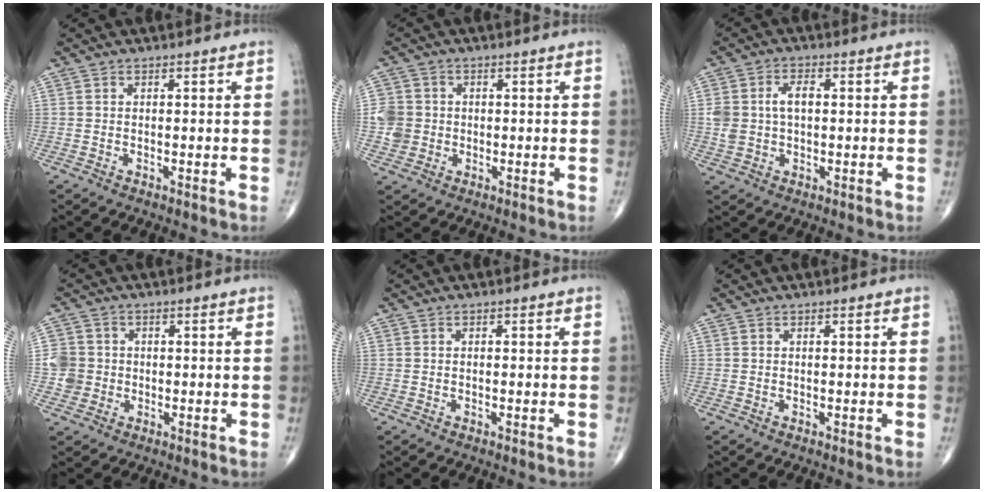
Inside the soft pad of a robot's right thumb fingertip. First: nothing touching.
{"total": 4.8, "force": [-0.4, 4.7, 1.2], "torque": [-0.002, 0.006, -0.008]}
{"total": 6.5, "force": [0.6, 3.9, 5.1], "torque": [-0.112, 0.015, 0.014]}
{"total": 4.7, "force": [-0.5, 4.6, 0.7], "torque": [0.010, 0.007, -0.013]}
{"total": 0.0}
{"total": 0.0}